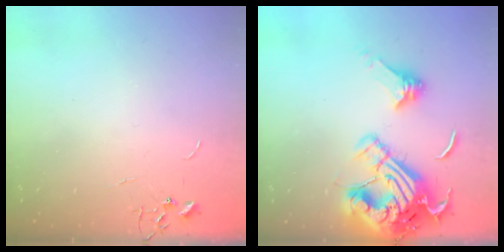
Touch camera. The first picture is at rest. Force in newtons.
{"total": 24.6, "press": 24.5, "slide": 2.6}